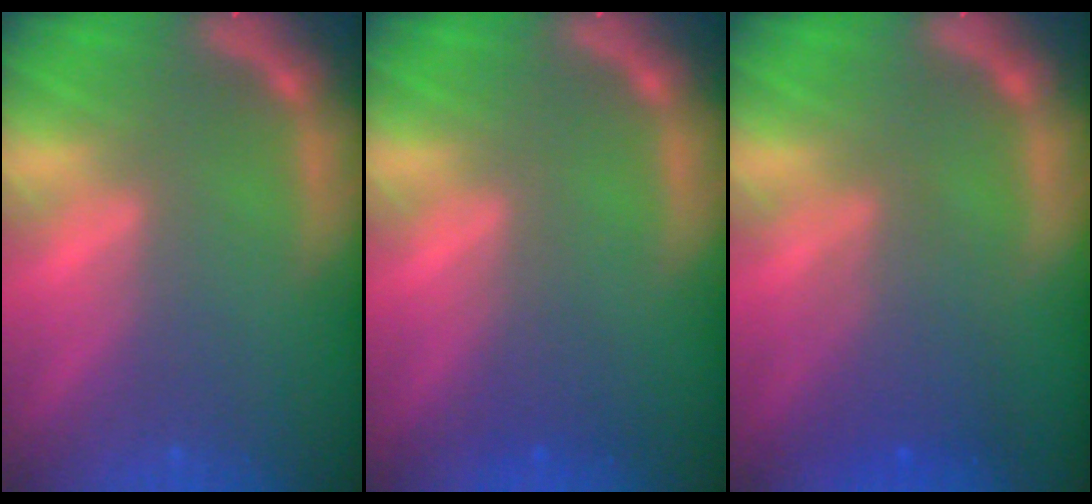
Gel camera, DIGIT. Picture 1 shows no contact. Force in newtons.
{"total": 1.5}
{"total": 3.4}